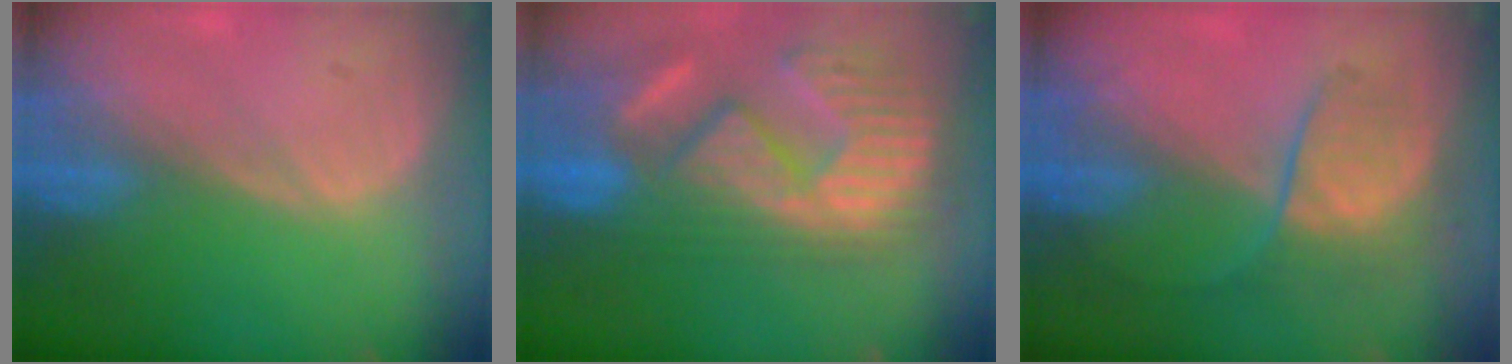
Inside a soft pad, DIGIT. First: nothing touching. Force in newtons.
{"total": 13.7, "press": 12.2, "slide": 6.2}
{"total": 6.3, "press": 5.9, "slide": 2.3}